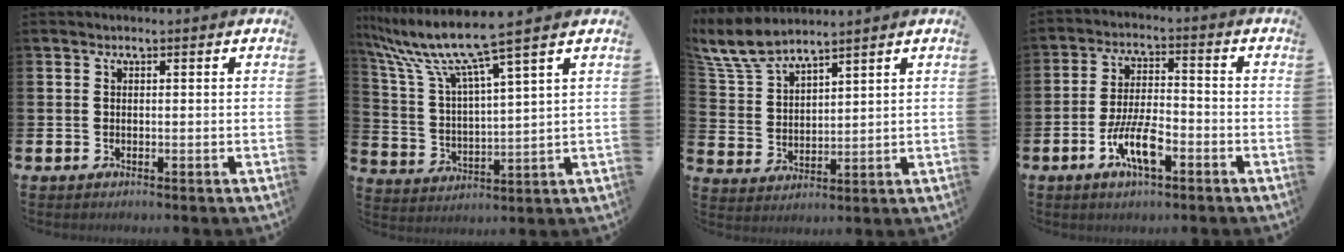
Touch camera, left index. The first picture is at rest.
{"total": 9.4, "force": [7.9, 0.2, 5.2], "torque": [-0.135, -0.043, 0.132]}
{"total": 7.2, "force": [6.6, 1.3, 2.5], "torque": [-0.075, -0.026, 0.123]}
{"total": 7.1, "force": [-3.0, 2.5, 5.9], "torque": [-0.109, -0.001, -0.057]}